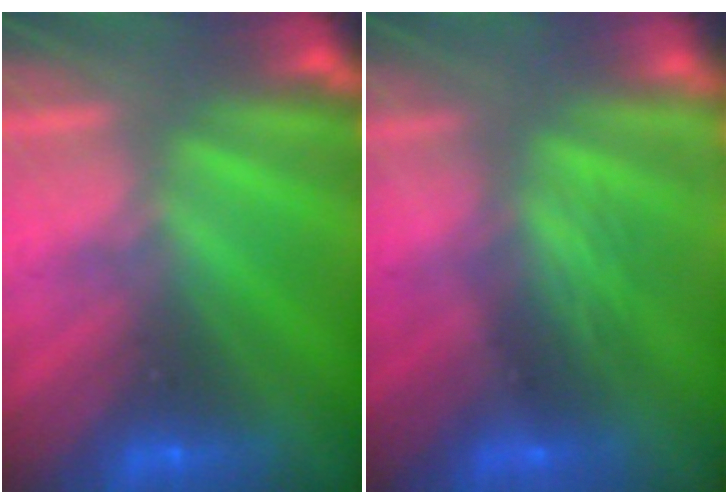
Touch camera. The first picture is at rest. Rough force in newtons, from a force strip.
{"total": 2.0}